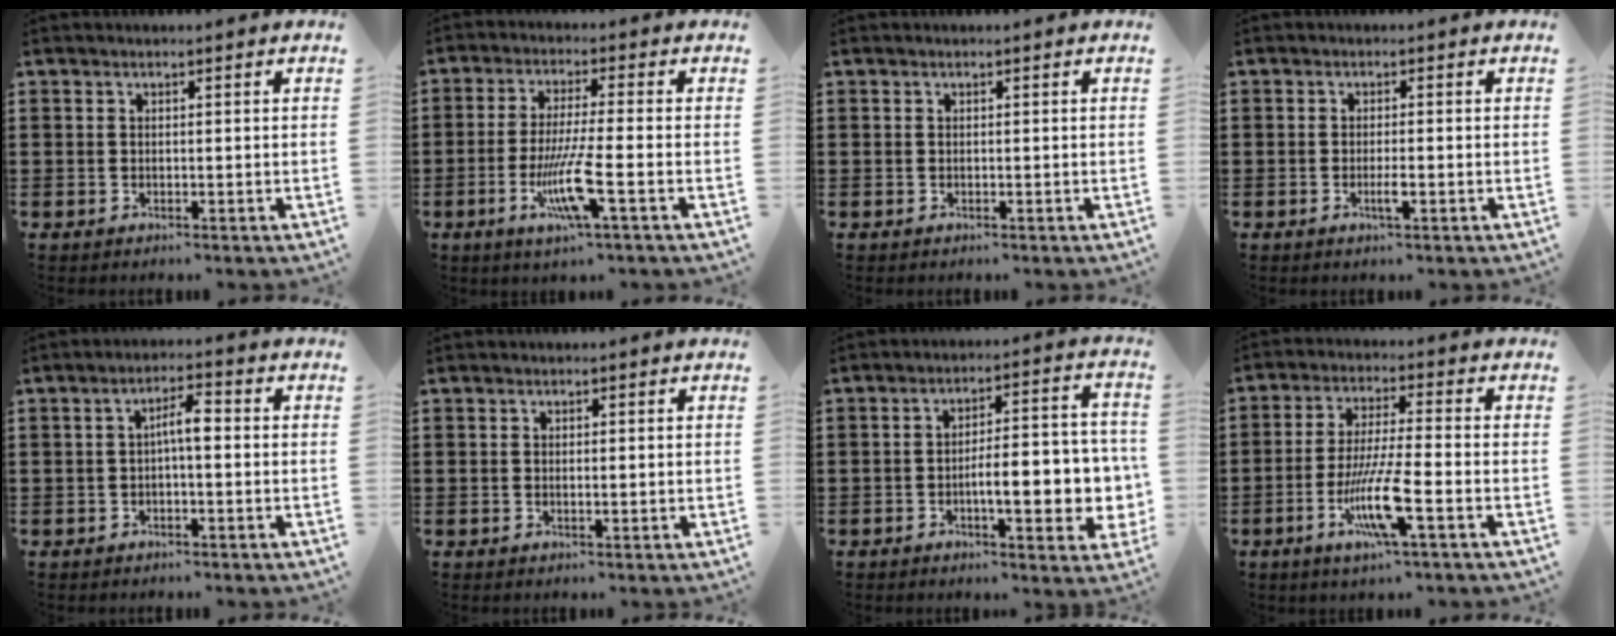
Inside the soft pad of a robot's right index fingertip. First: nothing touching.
{"total": 8.6, "force": [-3.0, 0.6, 8.0], "torque": [-0.165, -0.019, -0.059]}
{"total": 0.0}
{"total": 2.2, "force": [-0.8, 0.3, 2.0], "torque": [-0.043, -0.002, -0.015]}
{"total": 3.6, "force": [-0.3, 0.9, 3.5], "torque": [-0.065, 0.010, -0.009]}
{"total": 0.5, "force": [0.1, 0.2, 0.5], "torque": [-0.011, 0.000, 0.001]}
{"total": 9.7, "force": [-2.4, 3.2, 8.9], "torque": [-0.124, -0.003, -0.043]}
{"total": 9.7, "force": [-3.9, 1.0, 8.8], "torque": [-0.182, -0.015, -0.077]}